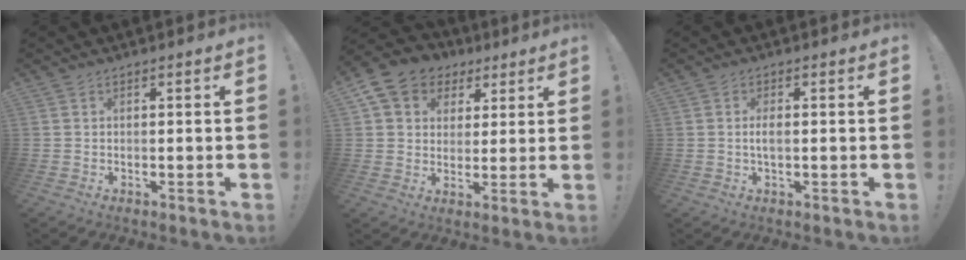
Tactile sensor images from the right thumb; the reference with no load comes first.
{"total": 11.0, "force": [4.9, 9.0, 4.0], "torque": [-0.064, -0.024, 0.100]}
{"total": 2.6, "force": [-0.1, 0.8, 2.5], "torque": [-0.050, -0.002, -0.006]}